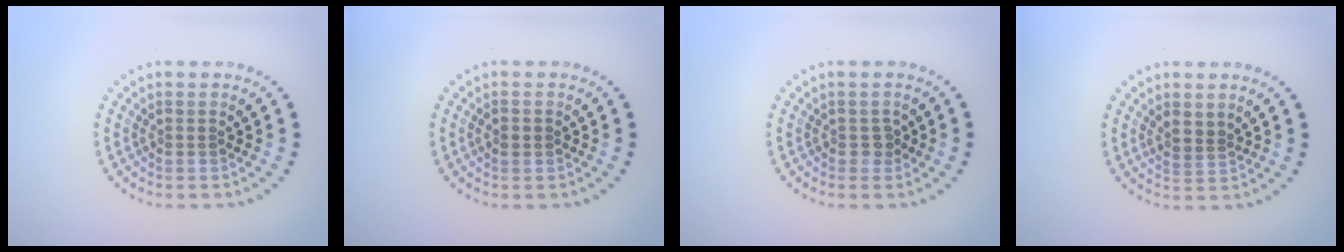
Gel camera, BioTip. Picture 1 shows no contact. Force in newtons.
{"total": 1.2, "press": 1.1, "slide": 0.1}
{"total": 1.0, "press": 0.9, "slide": 0.4}
{"total": 1.2, "press": 0.9, "slide": 0.8}